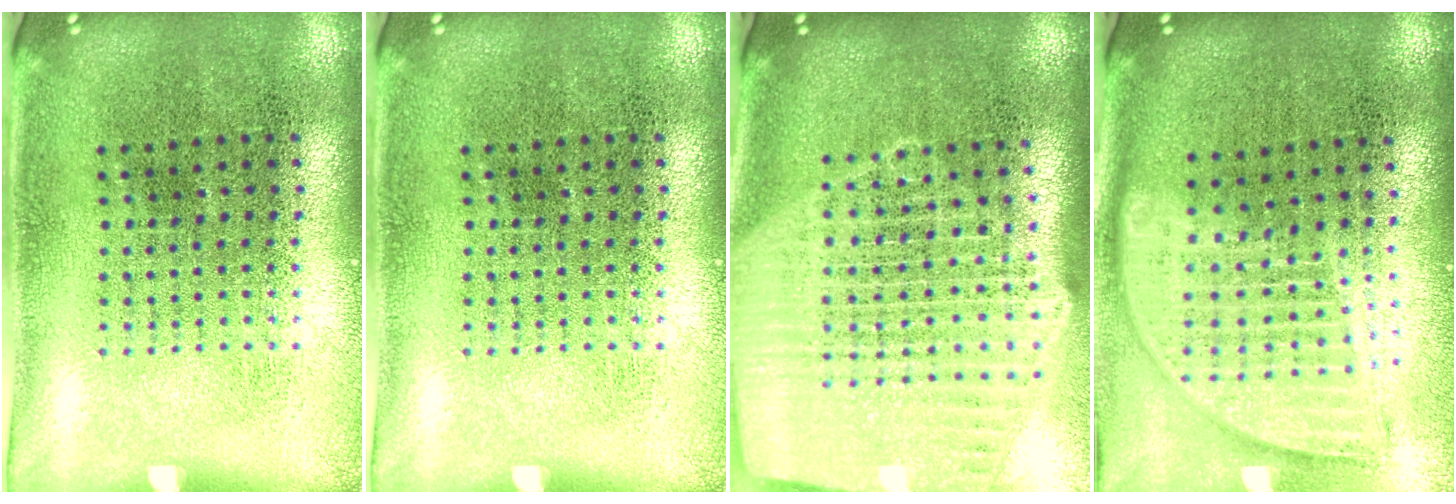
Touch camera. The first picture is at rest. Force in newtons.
{"total": 0.0}
{"total": 2.6, "press": 2.2, "slide": 1.3}
{"total": 1.8, "press": 1.5, "slide": 1.0}